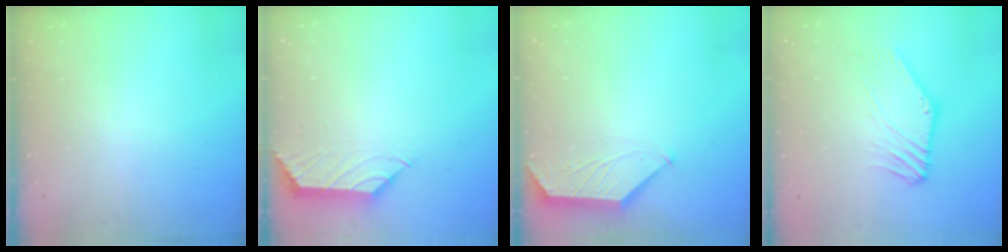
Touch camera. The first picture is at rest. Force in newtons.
{"total": 0.8, "press": 0.6, "slide": 0.5}
{"total": 1.1, "press": 1.1, "slide": 0.3}
{"total": 0.6, "press": 0.4, "slide": 0.4}